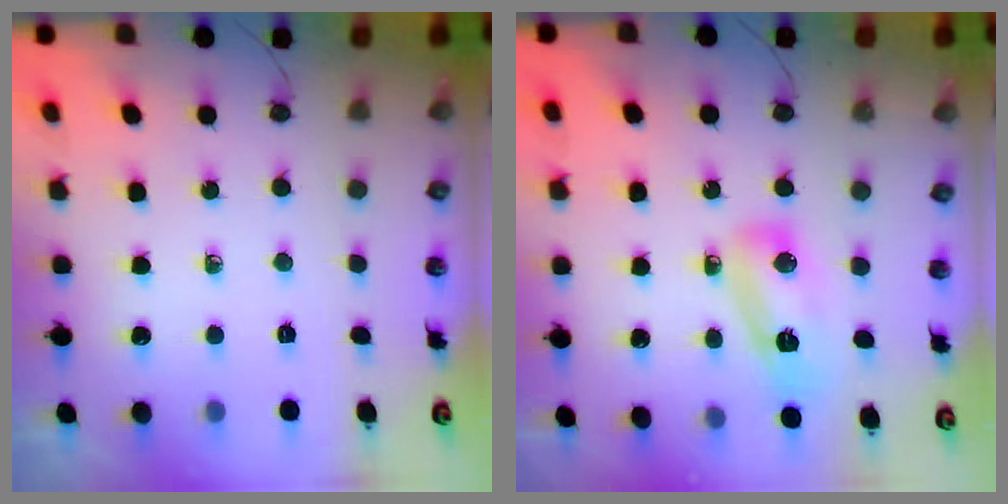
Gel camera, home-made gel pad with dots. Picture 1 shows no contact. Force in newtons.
{"total": 8.9, "press": 8.9, "slide": 0.9}